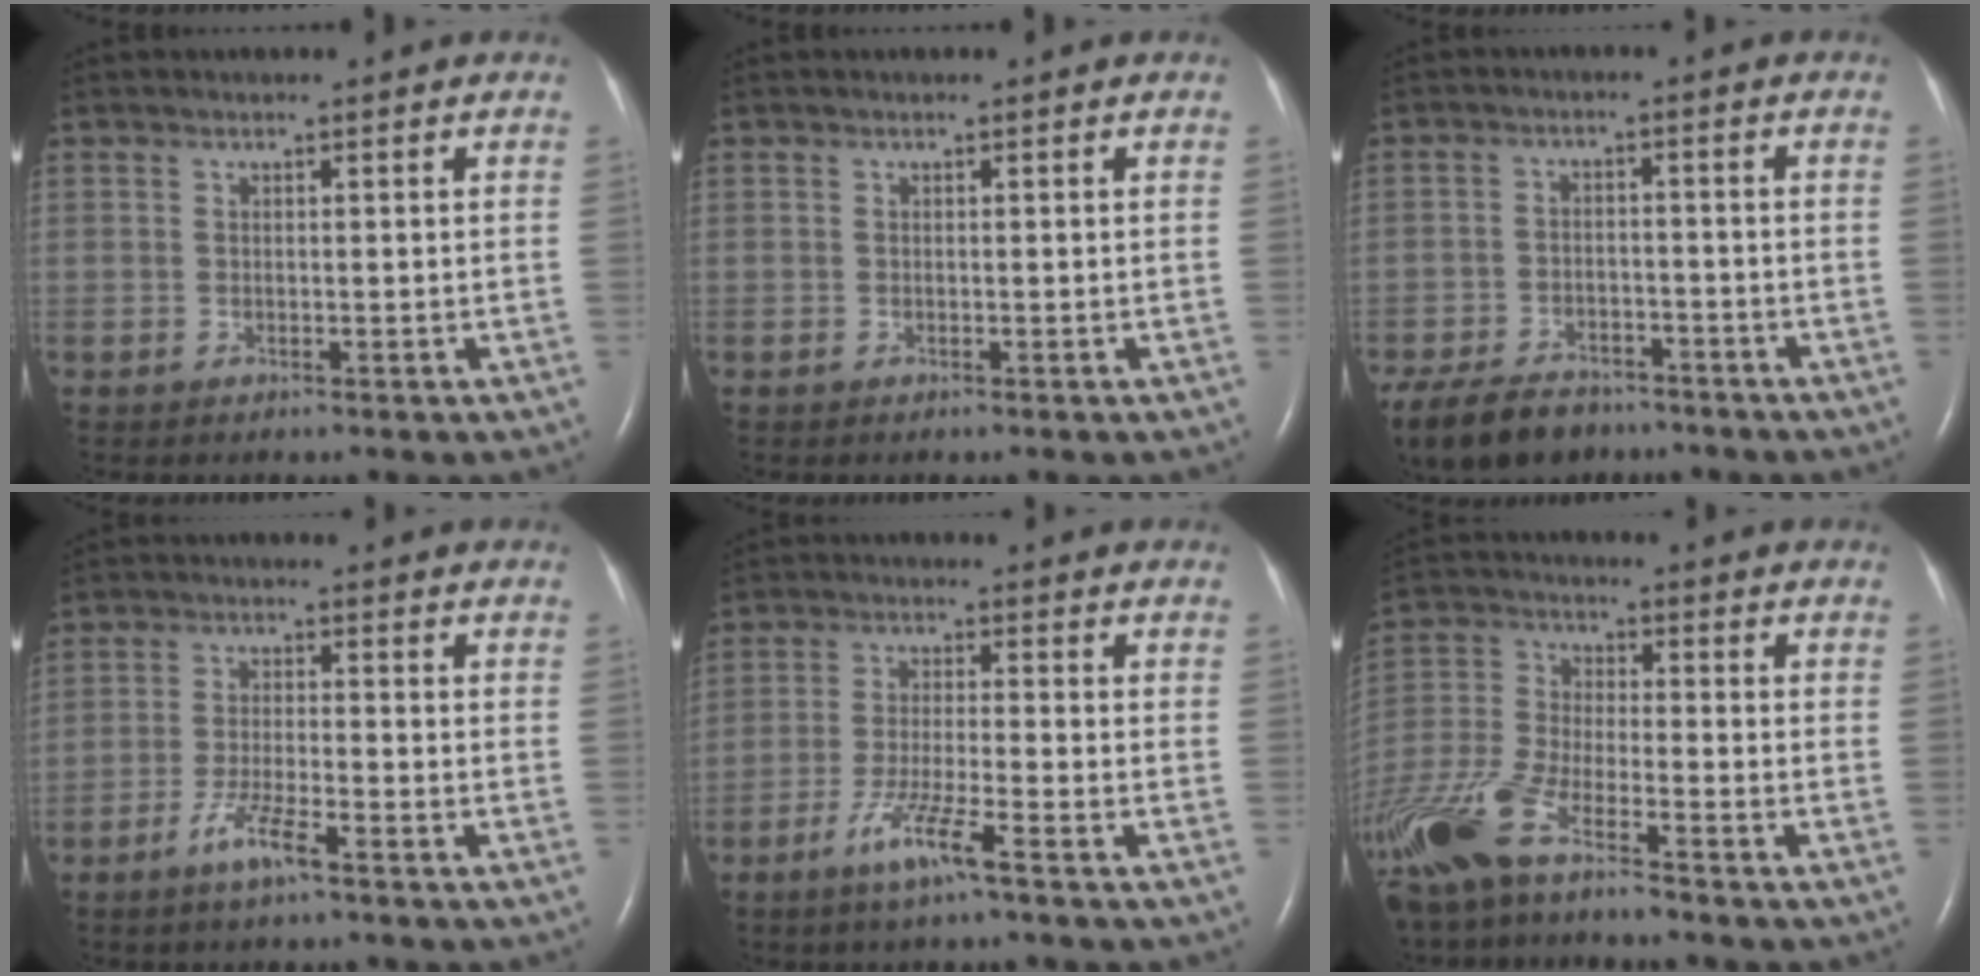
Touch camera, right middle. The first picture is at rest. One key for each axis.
{"total": 0.0}
{"total": 13.2, "fx": -9.9, "fy": 6.9, "fz": 5.6, "tx": -0.131, "ty": -0.016, "tz": -0.151}
{"total": 4.9, "fx": -3.2, "fy": 0.3, "fz": 3.7, "tx": -0.077, "ty": -0.005, "tz": -0.063}
{"total": 6.2, "fx": -3.9, "fy": -0.4, "fz": 4.9, "tx": -0.098, "ty": -0.012, "tz": -0.077}
{"total": 15.1, "fx": -11.3, "fy": 3.3, "fz": 9.4, "tx": -0.234, "ty": -0.023, "tz": -0.223}